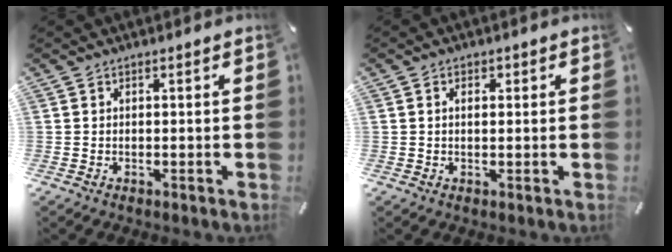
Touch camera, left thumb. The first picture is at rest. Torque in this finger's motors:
{"motor_torque": [-0.10, -0.13, -0.16, 0.06, -0.12]}